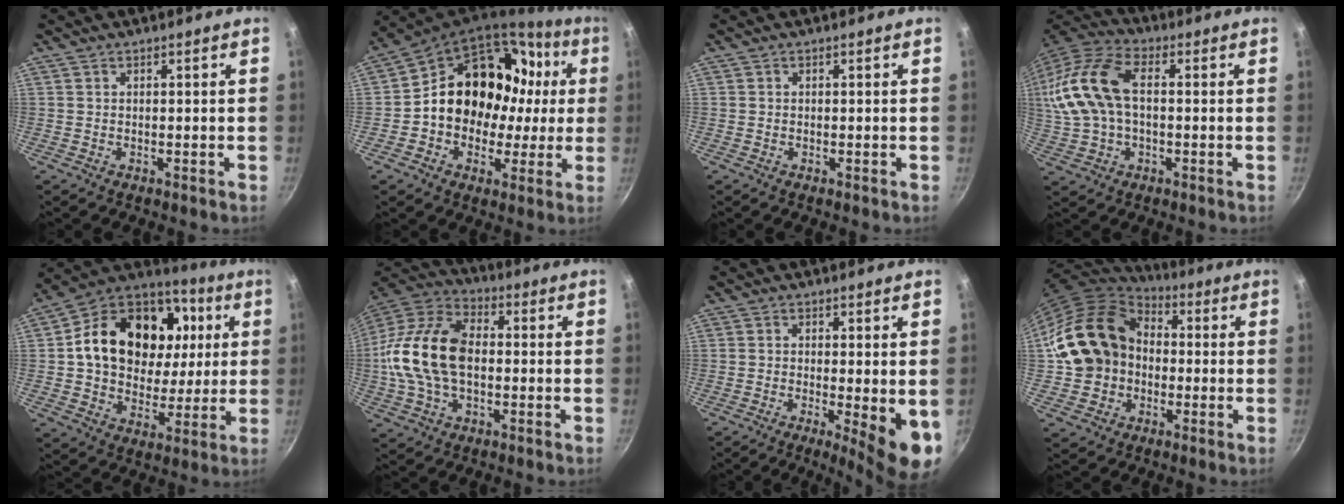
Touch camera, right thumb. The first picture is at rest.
{"total": 21.3, "force": [2.1, 16.7, 13.0], "torque": [-0.176, 0.050, 0.037]}
{"total": 0.0}
{"total": 17.9, "force": [1.4, 11.0, 14.0], "torque": [-0.301, 0.034, 0.017]}
{"total": 25.1, "force": [5.0, 18.9, 15.9], "torque": [-0.253, 0.020, 0.083]}
{"total": 19.3, "force": [-0.6, 12.1, 15.0], "torque": [-0.282, 0.035, -0.023]}
{"total": 9.0, "force": [-1.8, 1.8, 8.6], "torque": [-0.109, -0.010, -0.019]}
{"total": 17.4, "force": [-0.2, 14.4, 9.8], "torque": [-0.162, 0.045, -0.008]}